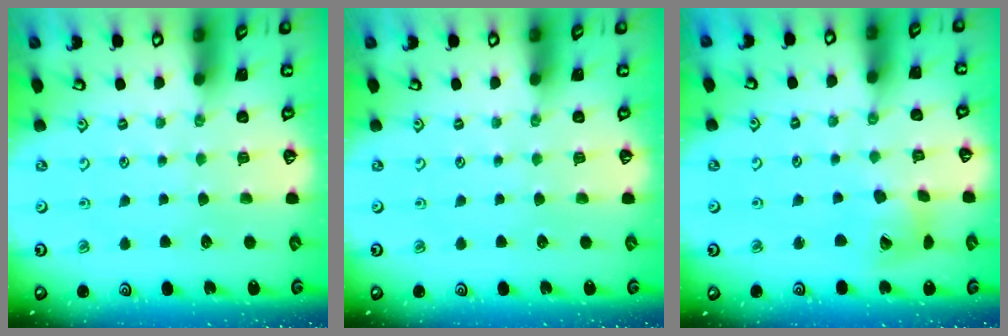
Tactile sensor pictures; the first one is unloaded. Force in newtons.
{"total": 0.0}
{"total": 10.8, "press": 10.7, "slide": 1.5}